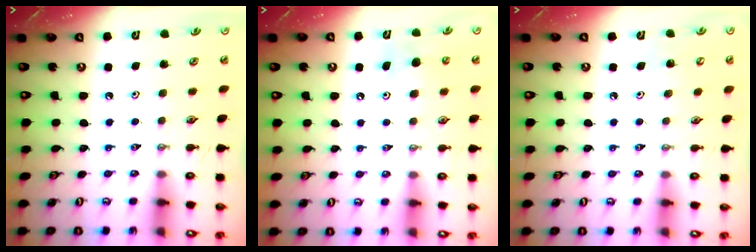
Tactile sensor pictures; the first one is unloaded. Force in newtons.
{"total": 5.3, "press": 5.0, "slide": 1.7}
{"total": 3.8, "press": 3.8, "slide": 0.4}